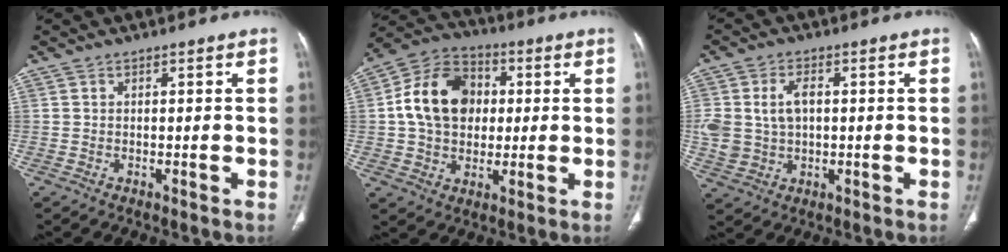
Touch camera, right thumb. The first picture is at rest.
{"total": 15.5, "force": [1.7, 11.9, 9.8], "torque": [-0.144, 0.019, 0.023]}
{"total": 8.4, "force": [0.9, 5.7, 6.1], "torque": [-0.120, 0.007, 0.027]}